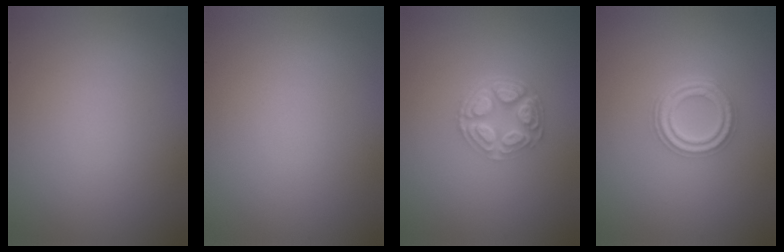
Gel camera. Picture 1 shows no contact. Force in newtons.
{"total": 0.0}
{"total": 5.0, "press": 3.7, "slide": 3.3}
{"total": 3.8, "press": 3.0, "slide": 2.3}